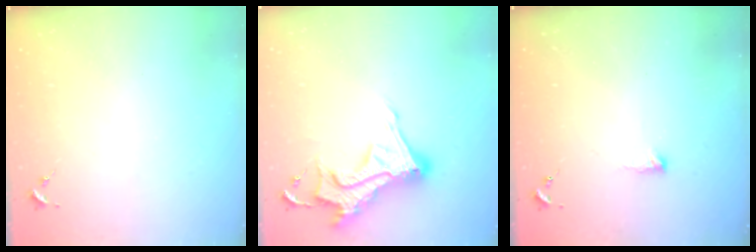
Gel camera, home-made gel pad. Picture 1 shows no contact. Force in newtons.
{"total": 15.5, "press": 15.5, "slide": 1.2}
{"total": 3.4, "press": 3.3, "slide": 0.7}